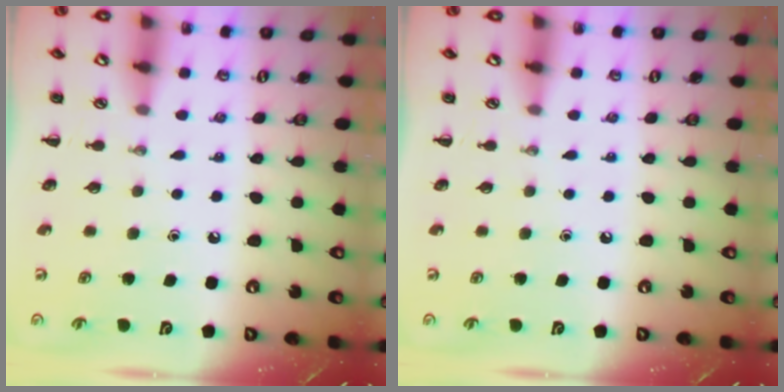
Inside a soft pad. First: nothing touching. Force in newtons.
{"total": 0.0}